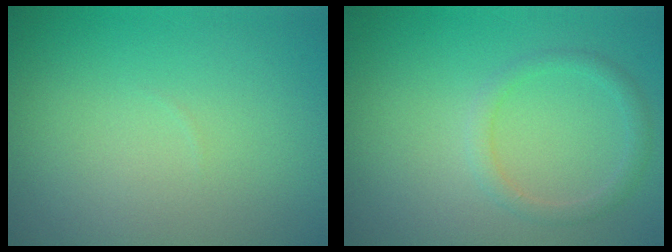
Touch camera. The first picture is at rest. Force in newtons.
{"total": 1.6, "press": 1.6, "slide": 0.1}